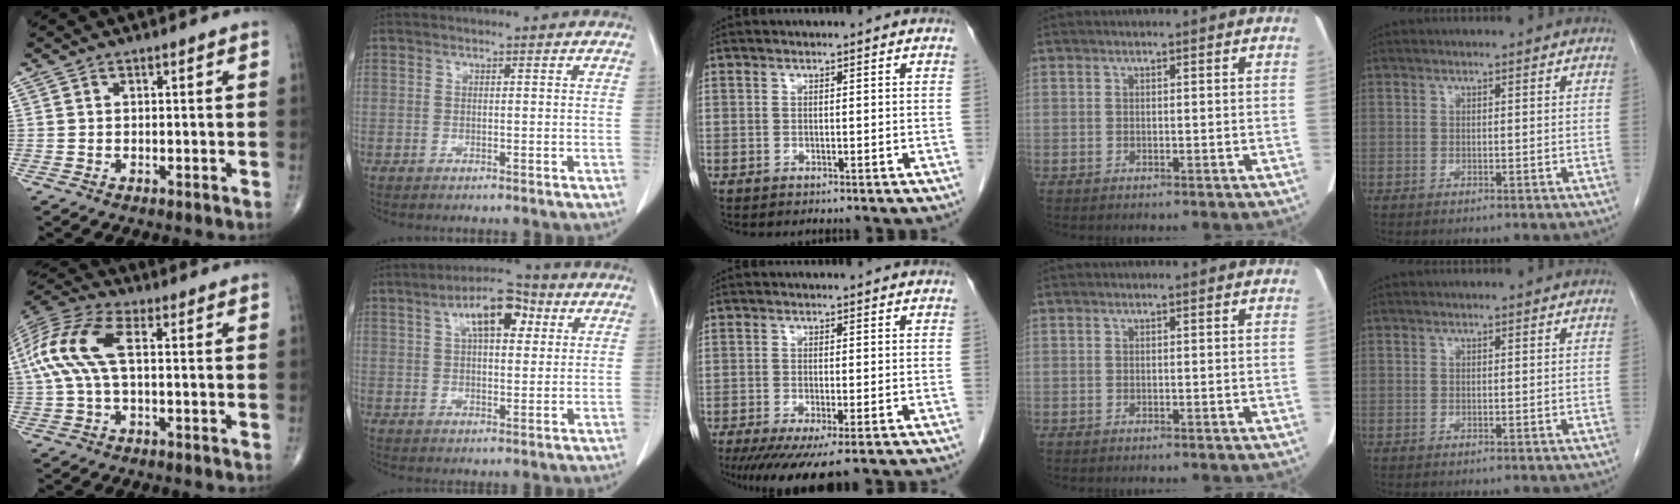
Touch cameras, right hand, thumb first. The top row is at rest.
{"thumb": {"total": 13.0, "force": [1.5, 6.0, 11.5], "torque": [-0.276, 0.033, 0.025]}, "index": {"total": 9.2, "force": [3.7, 3.6, 7.7], "torque": [-0.130, 0.025, 0.057]}, "middle": {"total": 8.4, "force": [-5.7, 1.2, 6.0], "torque": [-0.087, -0.021, -0.090]}}